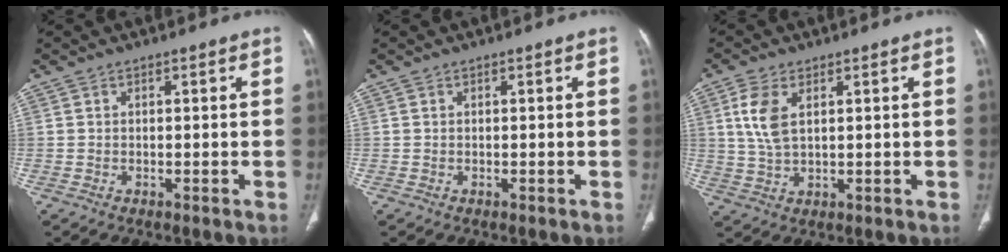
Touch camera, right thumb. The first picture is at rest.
{"total": 0.0}
{"total": 6.6, "force": [2.2, 3.4, 5.2], "torque": [-0.119, -0.002, 0.048]}